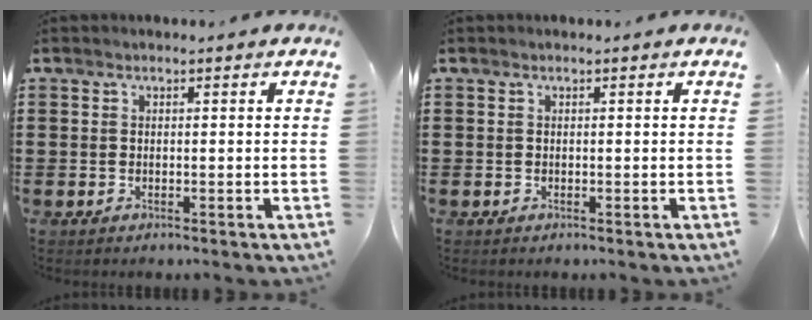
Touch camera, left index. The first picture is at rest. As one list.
[{"total": 0.0}]